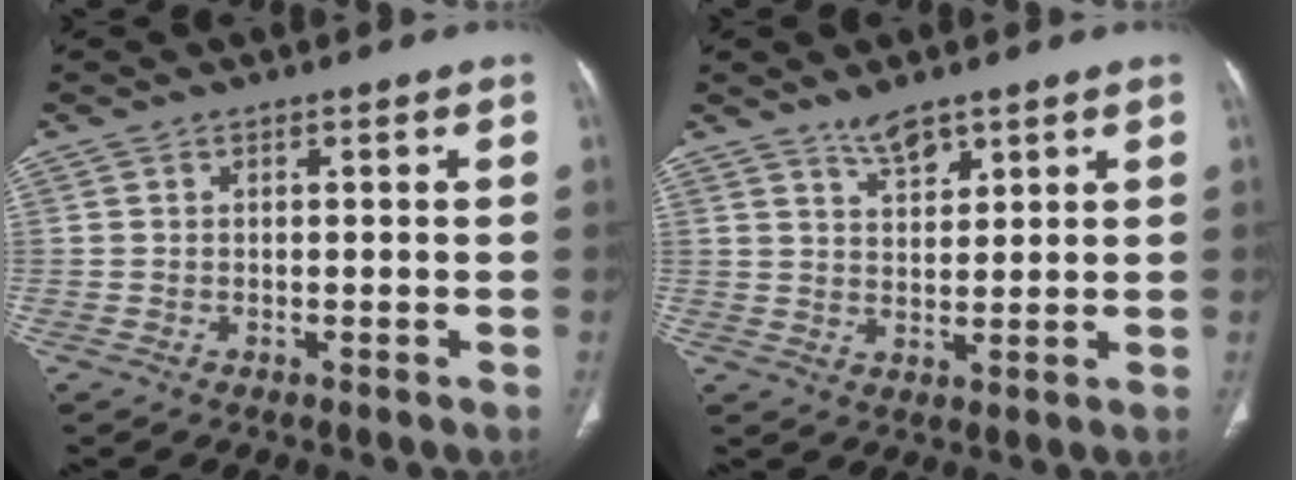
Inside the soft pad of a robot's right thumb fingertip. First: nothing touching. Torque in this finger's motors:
{"motor_torque": [0.53, 0.45, 0.08, -0.22, 0.00]}